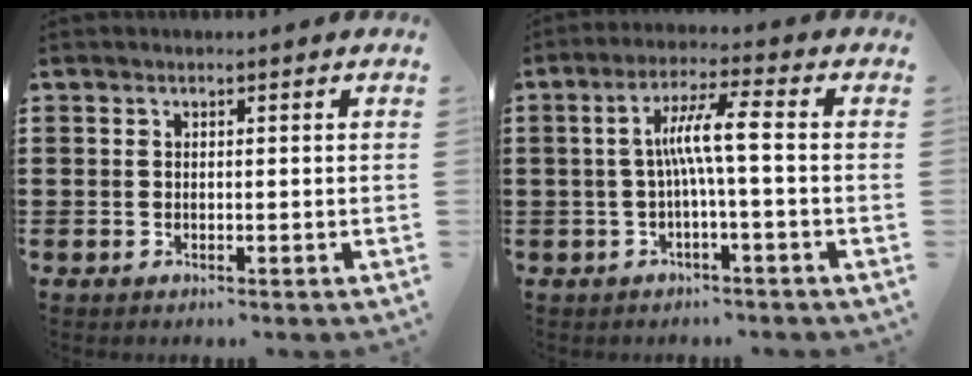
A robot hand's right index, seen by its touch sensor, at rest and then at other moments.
{"total": 6.5, "force": [-0.5, 0.4, 6.5], "torque": [-0.121, 0.005, -0.016]}